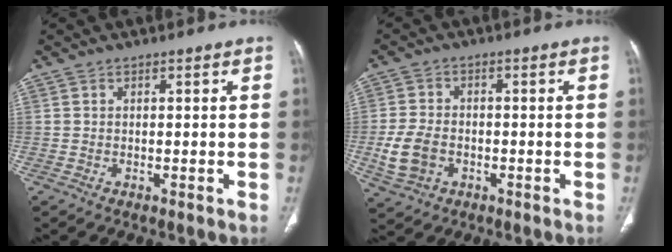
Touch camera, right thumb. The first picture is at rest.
{"total": 7.0, "force": [-1.9, 5.1, 4.4], "torque": [-0.092, 0.008, -0.030]}